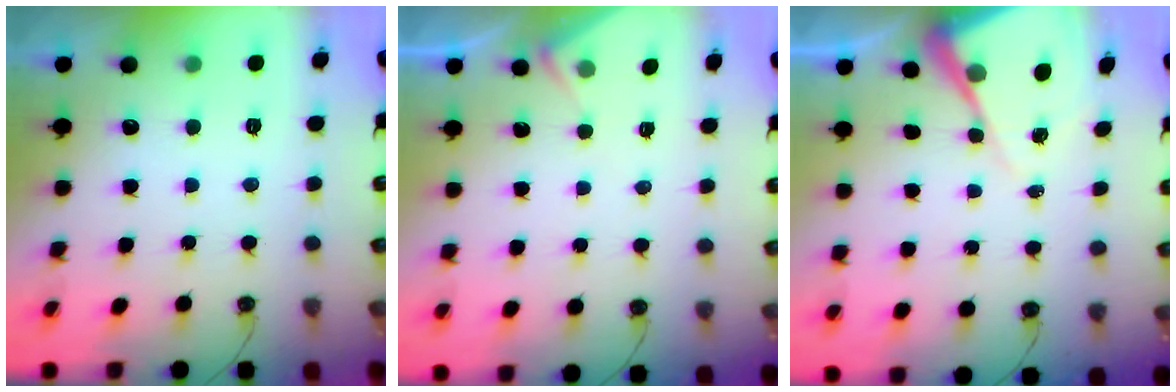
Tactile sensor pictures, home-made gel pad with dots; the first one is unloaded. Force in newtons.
{"total": 4.8, "press": 4.7, "slide": 0.6}
{"total": 7.8, "press": 7.8, "slide": 0.5}